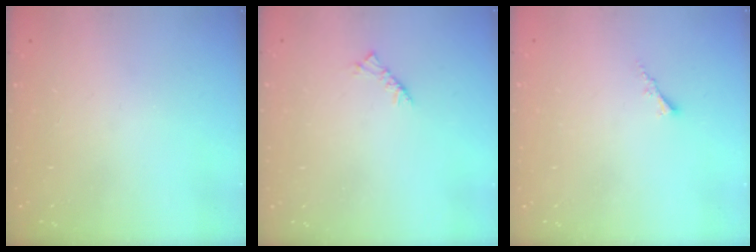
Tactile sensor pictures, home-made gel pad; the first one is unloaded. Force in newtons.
{"total": 2.5, "press": 2.4, "slide": 0.7}
{"total": 1.7, "press": 1.6, "slide": 0.5}